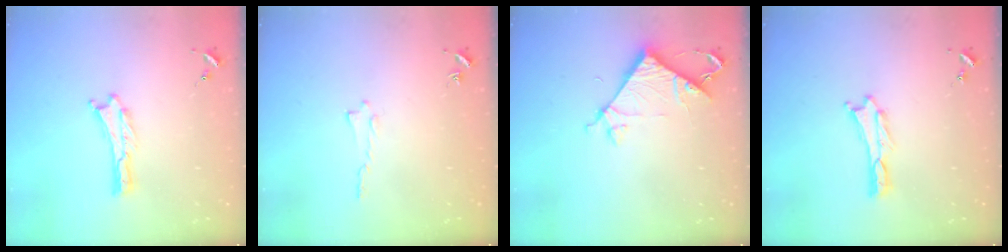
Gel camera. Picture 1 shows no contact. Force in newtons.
{"total": 0.0}
{"total": 7.2, "press": 7.2, "slide": 0.4}
{"total": 0.0}